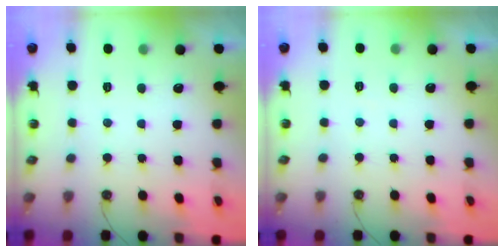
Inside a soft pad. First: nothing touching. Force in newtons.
{"total": 2.7, "press": 2.7, "slide": 0.5}